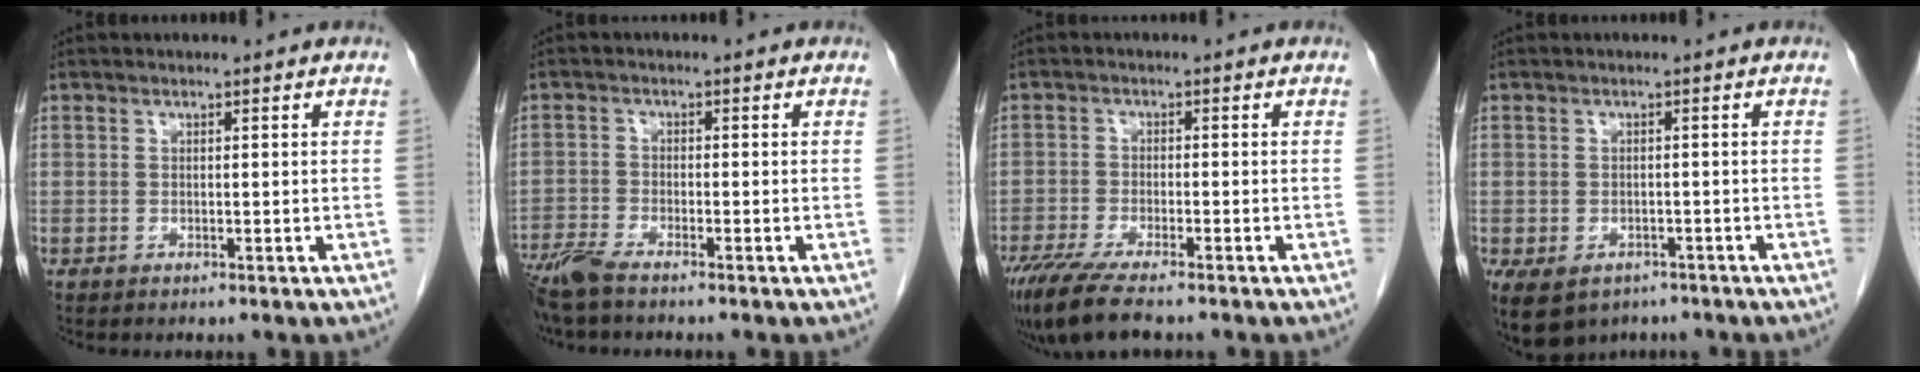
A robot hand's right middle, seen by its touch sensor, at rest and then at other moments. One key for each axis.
{"total": 5.0, "fx": -4.1, "fy": 0.6, "fz": 2.7, "tx": -0.057, "ty": -0.014, "tz": -0.083}
{"total": 9.0, "fx": -7.1, "fy": 1.2, "fz": 5.4, "tx": -0.093, "ty": -0.023, "tz": -0.119}
{"total": 9.5, "fx": -5.9, "fy": 6.3, "fz": 3.9, "tx": -0.094, "ty": 0.001, "tz": -0.081}